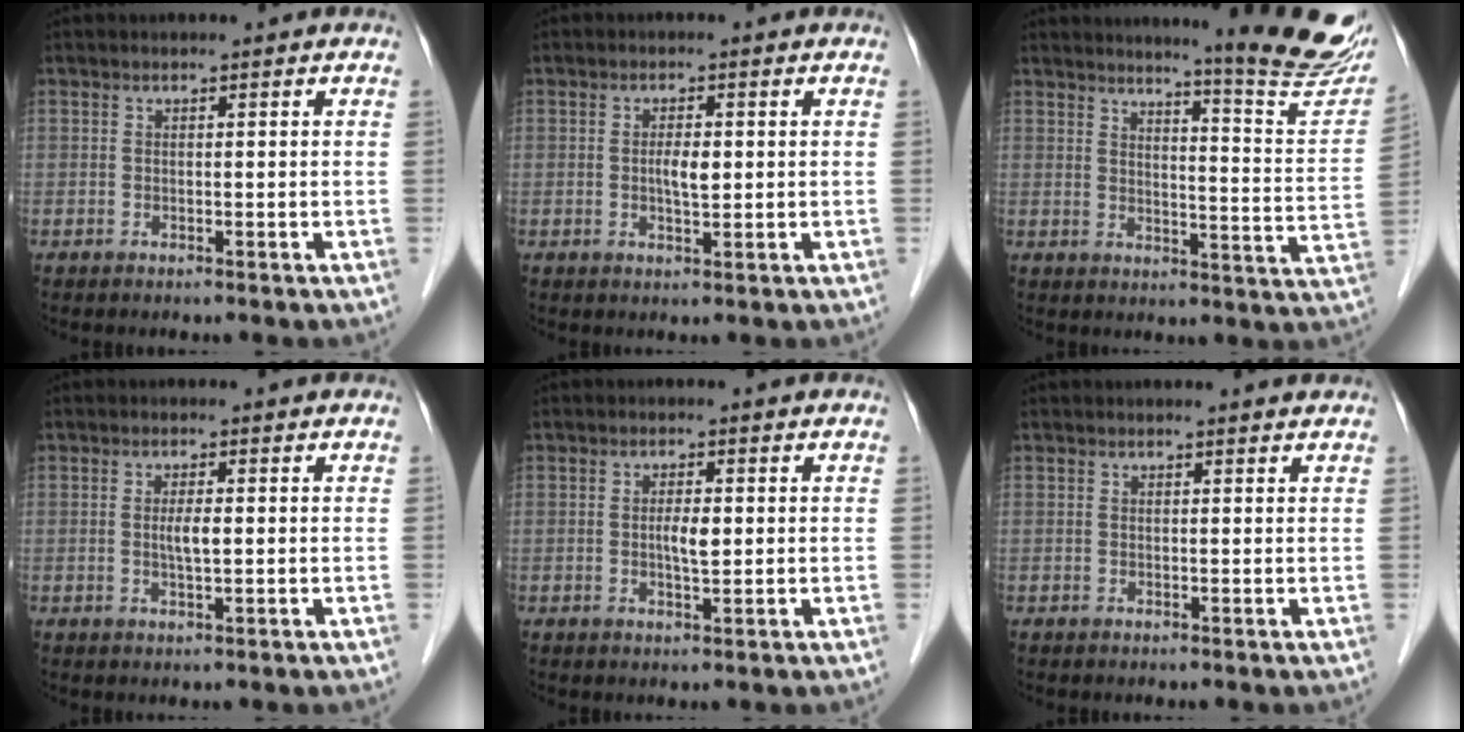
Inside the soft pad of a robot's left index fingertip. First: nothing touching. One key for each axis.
{"total": 2.6, "fx": 0.2, "fy": 0.8, "fz": 2.5, "tx": -0.047, "ty": 0.000, "tz": 0.004}
{"total": 16.3, "fx": 14.2, "fy": -0.4, "fz": 7.9, "tx": -0.100, "ty": -0.083, "tz": 0.163}
{"total": 2.2, "fx": 0.1, "fy": 0.4, "fz": 2.2, "tx": -0.044, "ty": -0.001, "tz": 0.003}
{"total": 2.5, "fx": 0.2, "fy": 0.7, "fz": 2.4, "tx": -0.046, "ty": 0.000, "tz": 0.004}
{"total": 1.6, "fx": 1.6, "fy": 0.0, "fz": 0.2, "tx": -0.012, "ty": -0.002, "tz": 0.016}